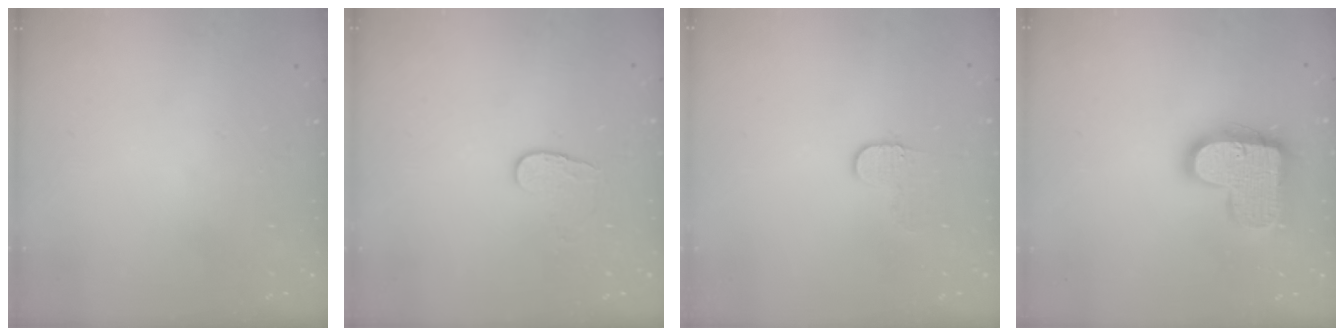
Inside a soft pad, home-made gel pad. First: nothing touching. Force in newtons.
{"total": 5.8, "press": 5.7, "slide": 0.5}
{"total": 5.8, "press": 5.8, "slide": 0.5}
{"total": 17.1, "press": 17.1, "slide": 1.0}